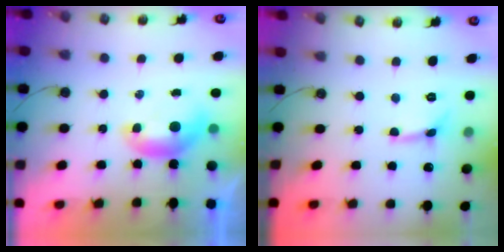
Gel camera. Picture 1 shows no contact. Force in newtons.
{"total": 0.0}